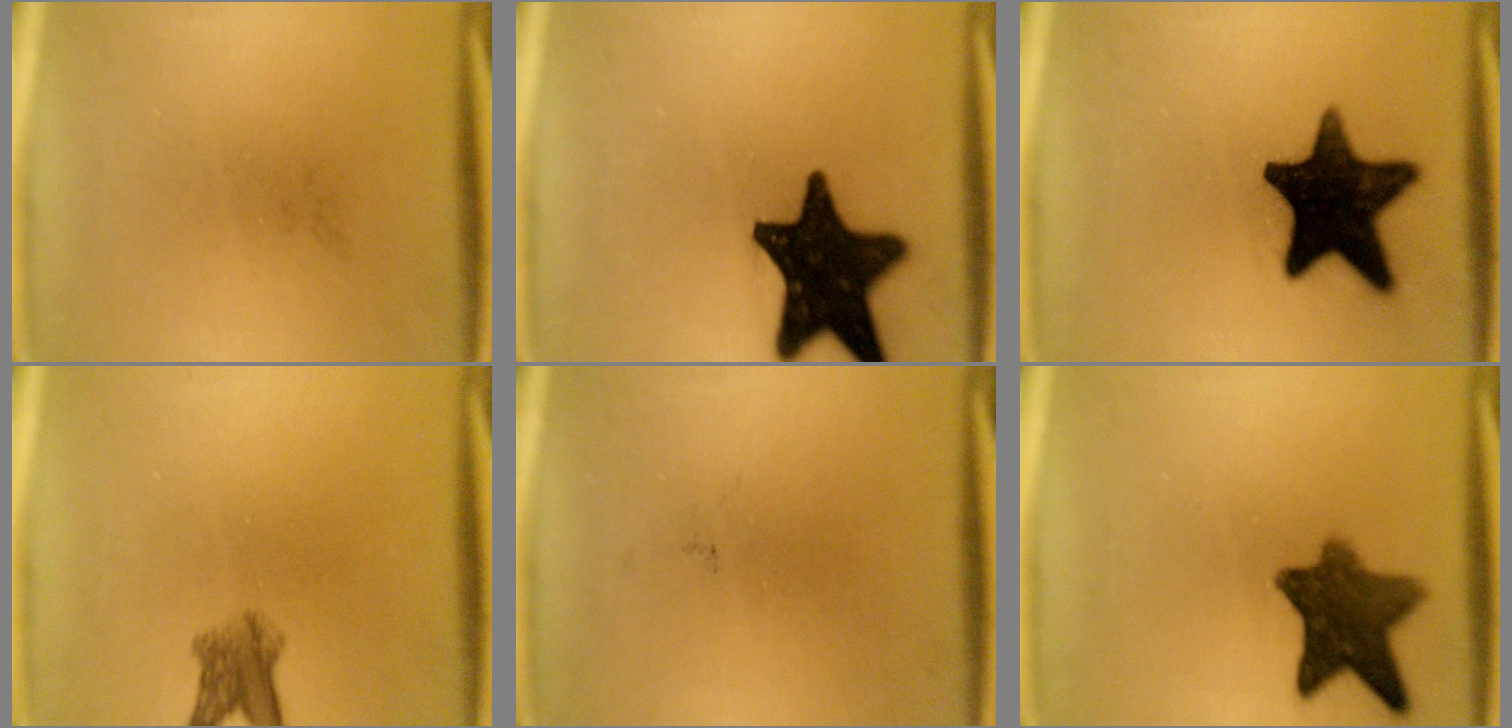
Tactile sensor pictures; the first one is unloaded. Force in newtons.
{"total": 18.9}
{"total": 17.2}
{"total": 3.8}
{"total": 0.0}
{"total": 9.8}